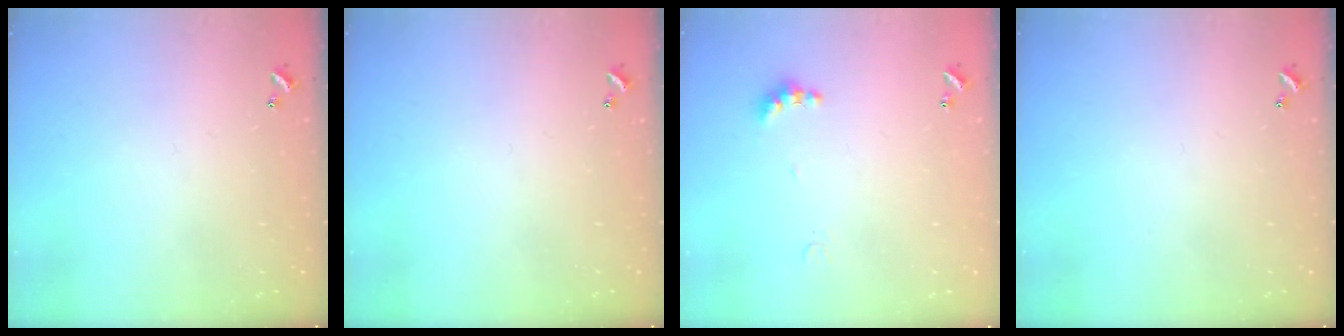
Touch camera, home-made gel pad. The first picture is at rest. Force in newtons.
{"total": 0.0}
{"total": 3.7, "press": 3.6, "slide": 0.8}
{"total": 0.0}